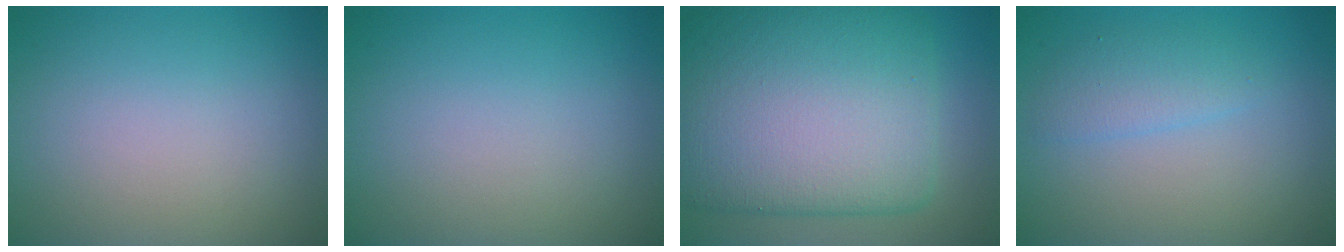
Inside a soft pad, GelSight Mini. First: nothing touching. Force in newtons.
{"total": 0.0}
{"total": 14.1, "press": 14.1, "slide": 0.2}
{"total": 2.0, "press": 2.0, "slide": 0.1}